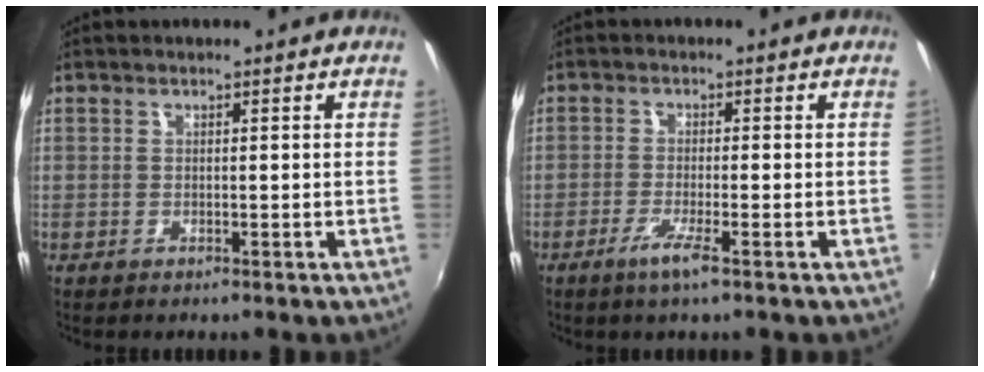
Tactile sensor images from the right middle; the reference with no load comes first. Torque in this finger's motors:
{"motor_torque": [0.65, -0.44, 0.06, 0.05]}